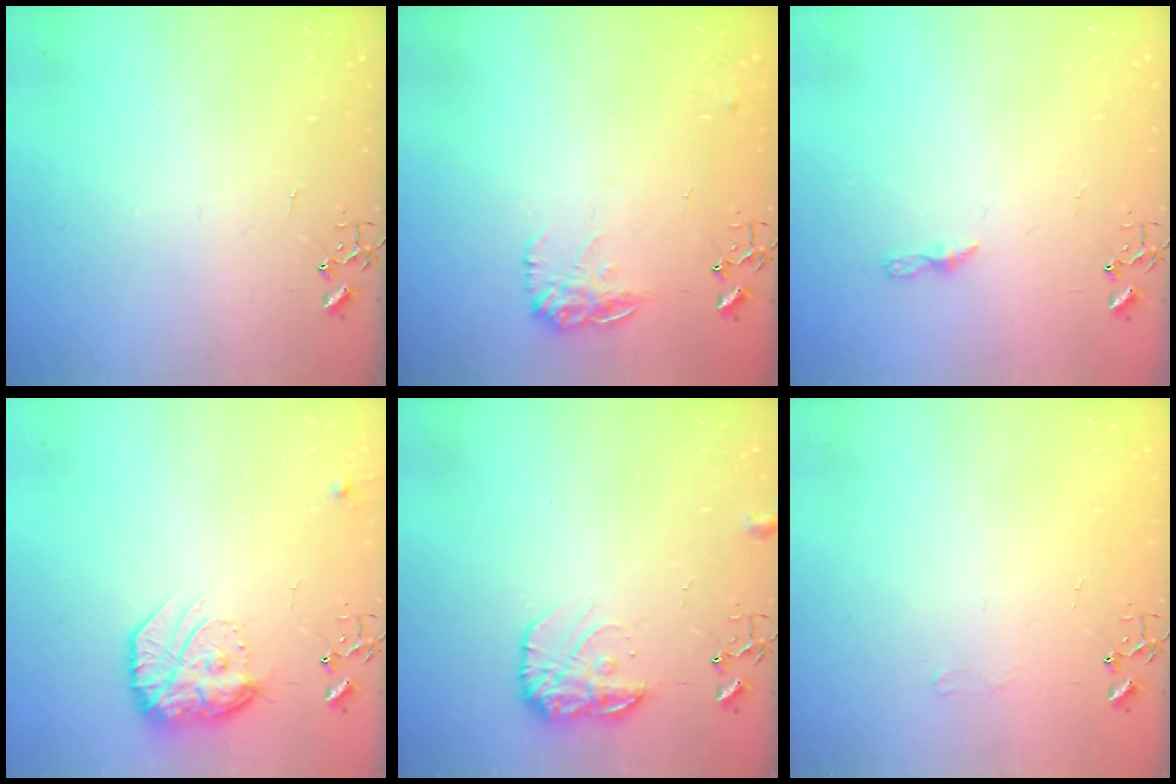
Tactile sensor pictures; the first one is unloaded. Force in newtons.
{"total": 10.8, "press": 10.7, "slide": 0.6}
{"total": 3.7, "press": 3.7, "slide": 0.4}
{"total": 16.9, "press": 16.8, "slide": 1.4}
{"total": 11.9, "press": 11.9, "slide": 0.4}
{"total": 6.4, "press": 6.4, "slide": 0.8}